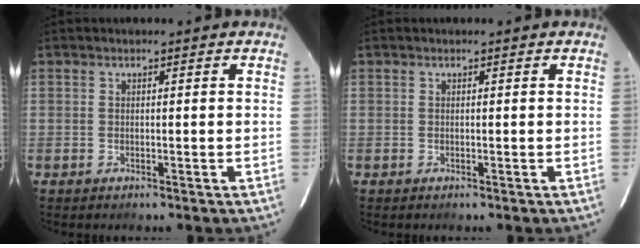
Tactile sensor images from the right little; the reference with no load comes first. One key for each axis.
{"total": 0.0}